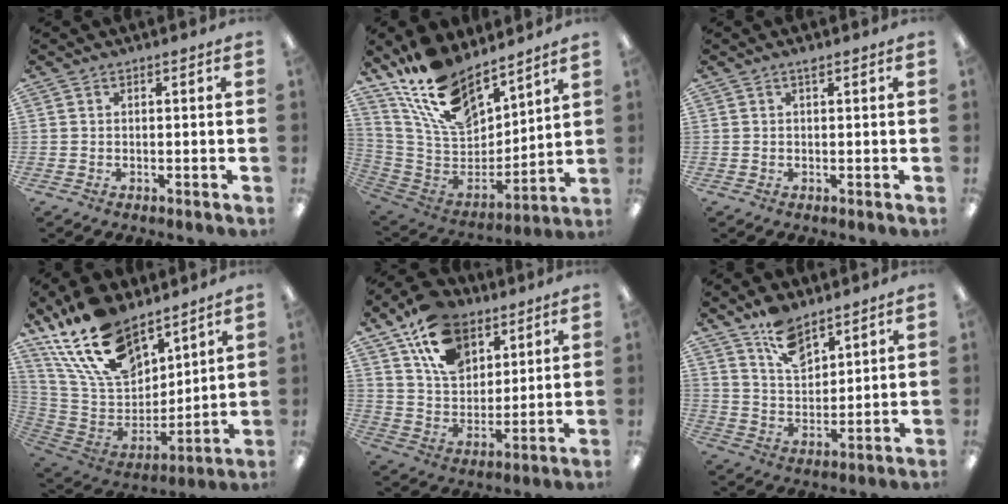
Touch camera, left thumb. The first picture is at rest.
{"total": 17.6, "force": [13.9, 7.6, 7.6], "torque": [-0.158, -0.086, 0.257]}
{"total": 1.0, "force": [0.6, 0.2, 0.7], "torque": [-0.007, -0.002, 0.009]}
{"total": 21.1, "force": [14.9, 11.0, 10.1], "torque": [-0.213, -0.075, 0.275]}
{"total": 15.9, "force": [9.9, 10.4, 6.9], "torque": [-0.120, -0.038, 0.187]}
{"total": 10.0, "force": [7.6, 4.8, 4.3], "torque": [-0.069, -0.042, 0.137]}